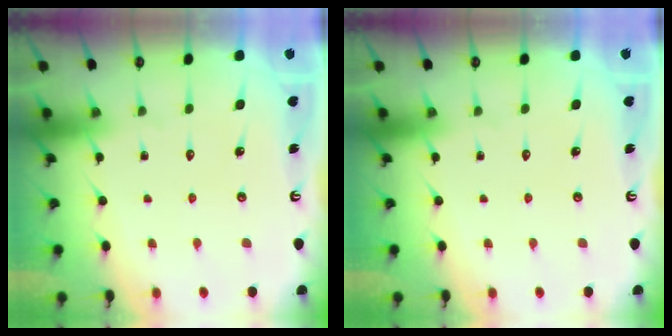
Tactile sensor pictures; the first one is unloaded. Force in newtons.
{"total": 0.0}